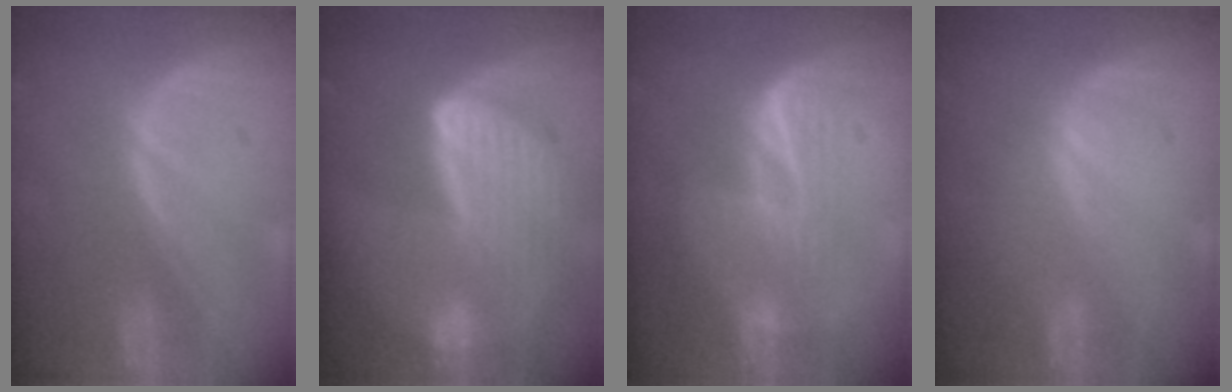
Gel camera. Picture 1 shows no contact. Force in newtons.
{"total": 9.2, "press": 8.0, "slide": 4.5}
{"total": 5.9, "press": 5.4, "slide": 2.3}
{"total": 0.0}